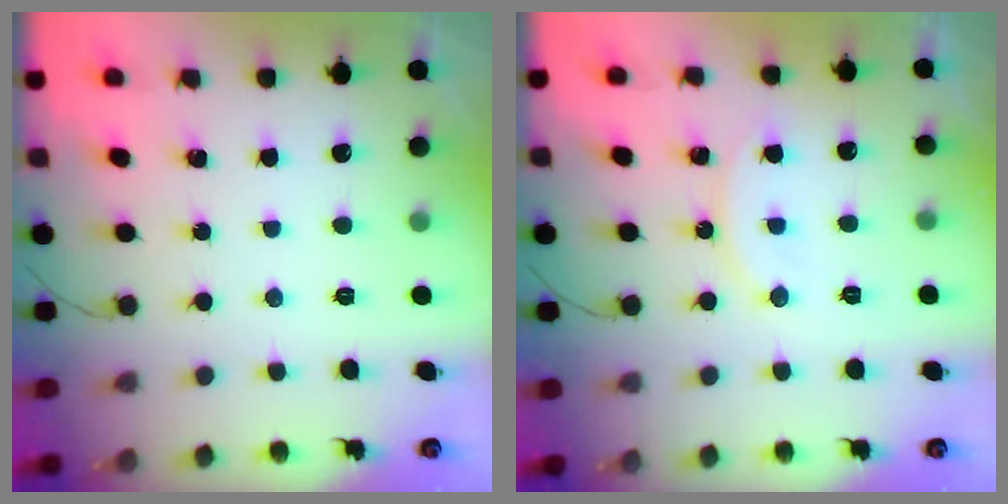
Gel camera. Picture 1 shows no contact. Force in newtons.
{"total": 8.6, "press": 8.6, "slide": 0.6}